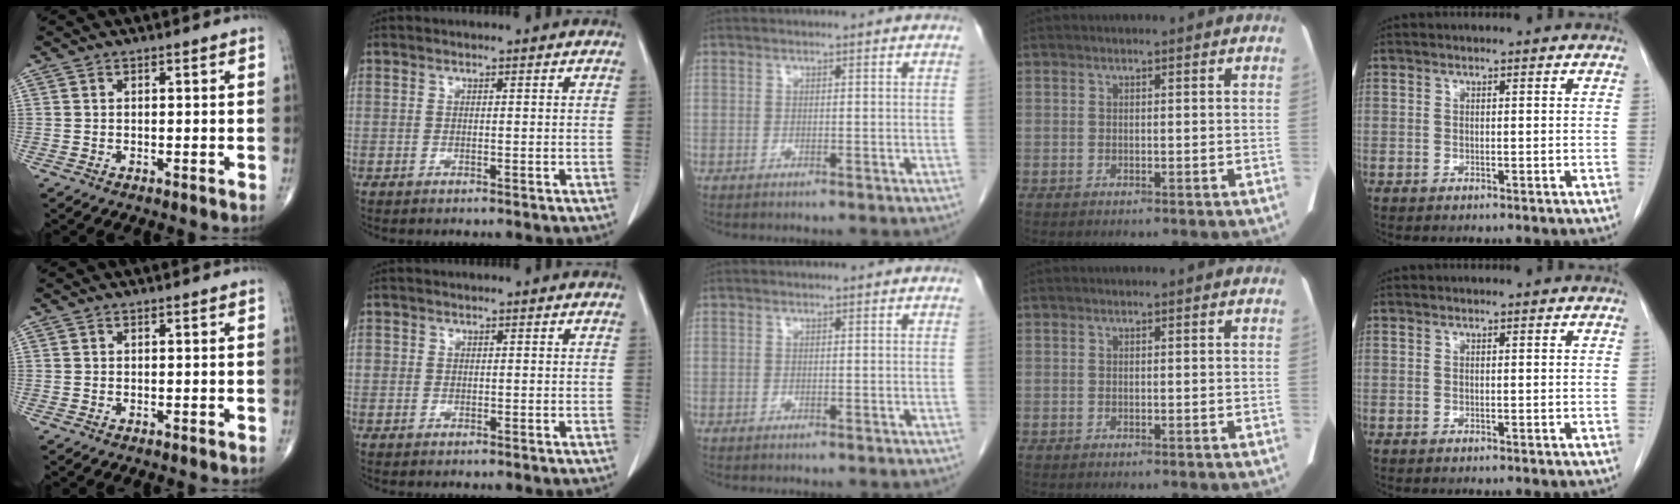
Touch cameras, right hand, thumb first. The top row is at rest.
{"index": {"total": 1.7, "force": [0.1, 1.6, 0.4], "torque": [0.004, 0.004, 0.001]}}